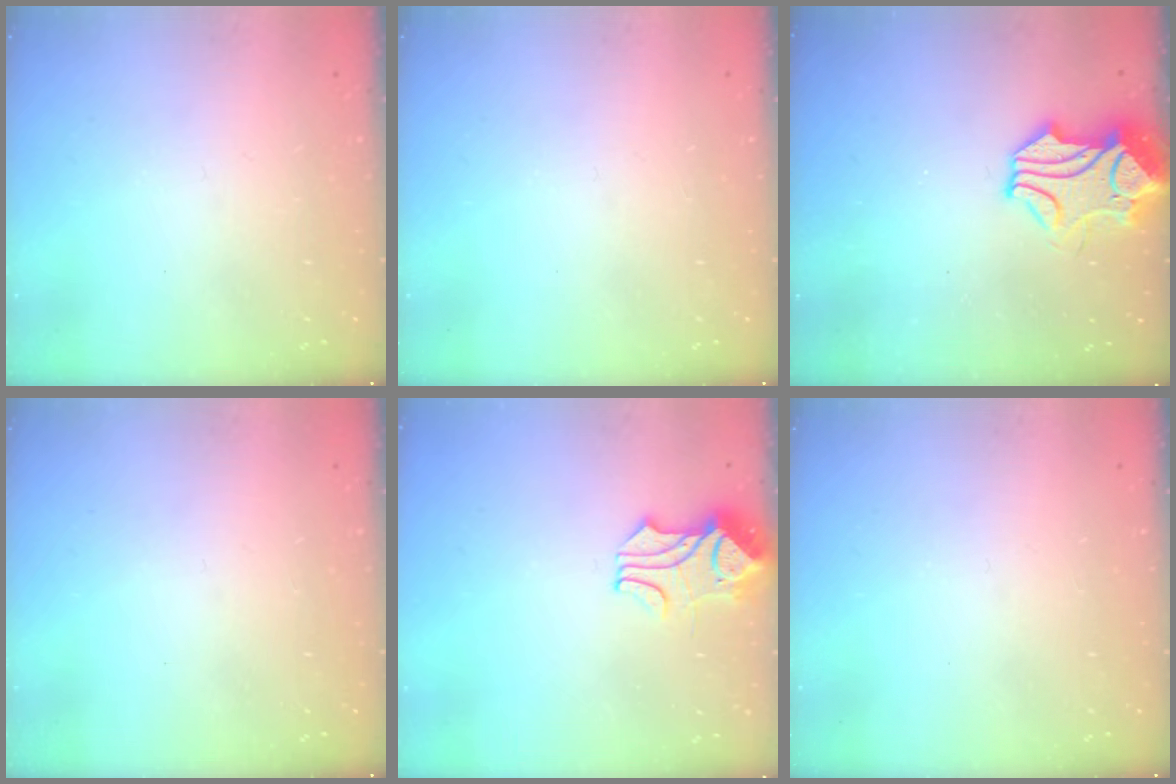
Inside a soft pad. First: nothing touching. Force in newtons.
{"total": 0.0}
{"total": 3.9, "press": 3.6, "slide": 1.4}
{"total": 0.0}
{"total": 1.7, "press": 1.3, "slide": 1.1}
{"total": 0.0}